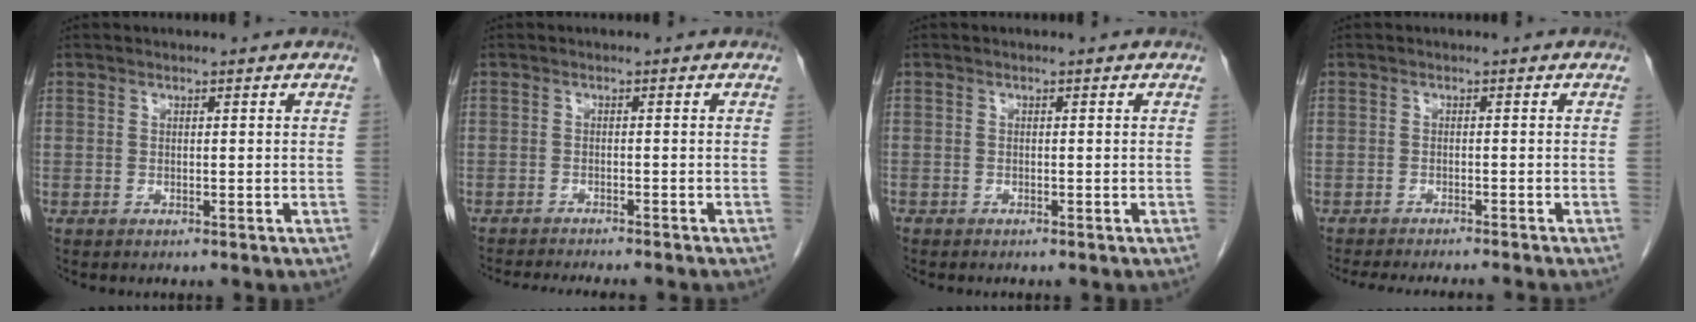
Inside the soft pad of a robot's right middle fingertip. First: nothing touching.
{"total": 9.7, "force": [-8.8, 0.9, 3.9], "torque": [-0.048, -0.016, -0.119]}
{"total": 0.0}
{"total": 9.8, "force": [-9.0, 0.2, 4.0], "torque": [-0.043, -0.015, -0.119]}